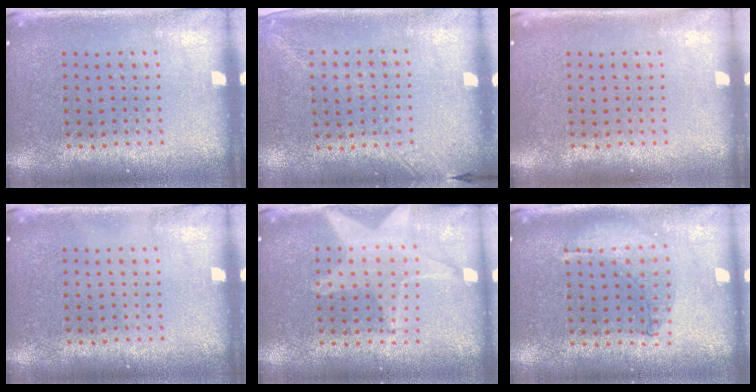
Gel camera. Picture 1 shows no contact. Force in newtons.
{"total": 1.3, "press": 1.0, "slide": 0.9}
{"total": 0.0}
{"total": 0.0}
{"total": 1.8, "press": 1.6, "slide": 0.9}
{"total": 0.9, "press": 0.9, "slide": 0.2}